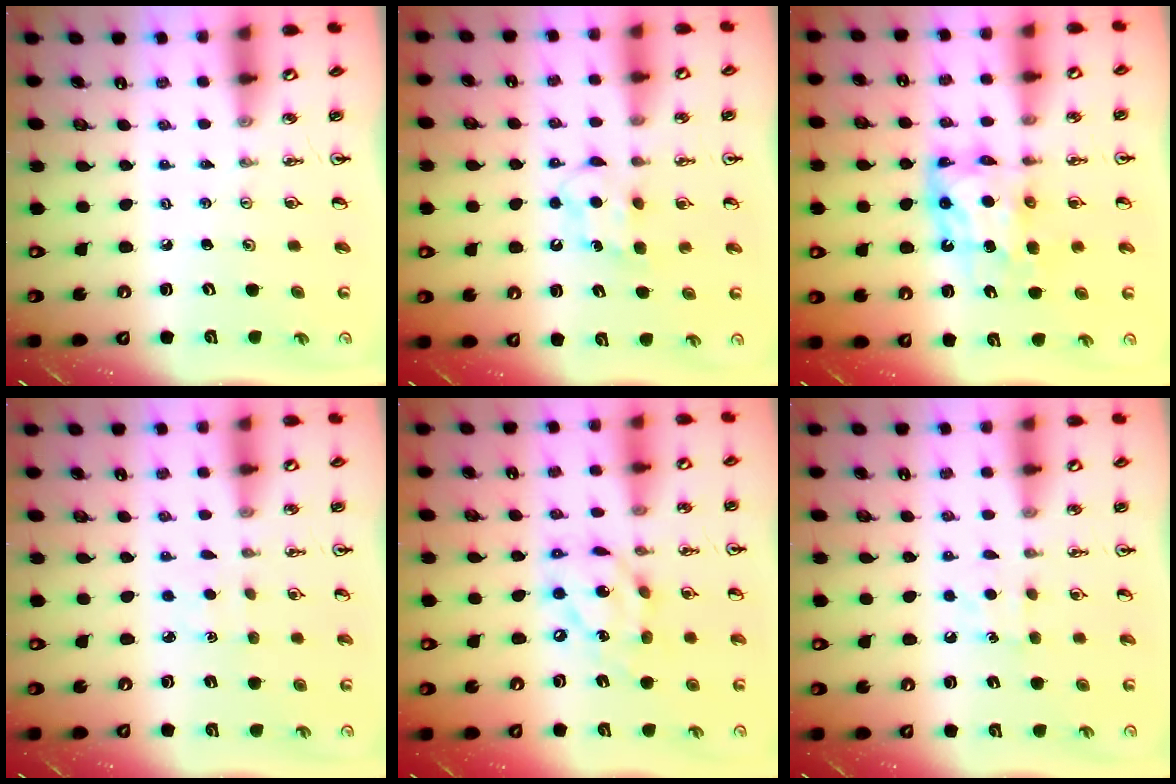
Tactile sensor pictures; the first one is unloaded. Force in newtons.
{"total": 5.9, "press": 5.8, "slide": 0.6}
{"total": 9.5, "press": 9.5, "slide": 0.9}
{"total": 1.5, "press": 1.5, "slide": 0.2}
{"total": 13.6, "press": 13.6, "slide": 1.4}
{"total": 6.4, "press": 6.3, "slide": 0.8}